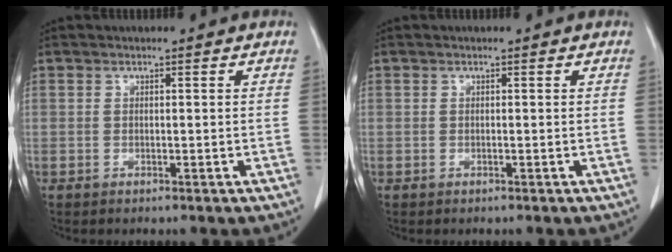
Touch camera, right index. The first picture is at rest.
{"total": 0.0}